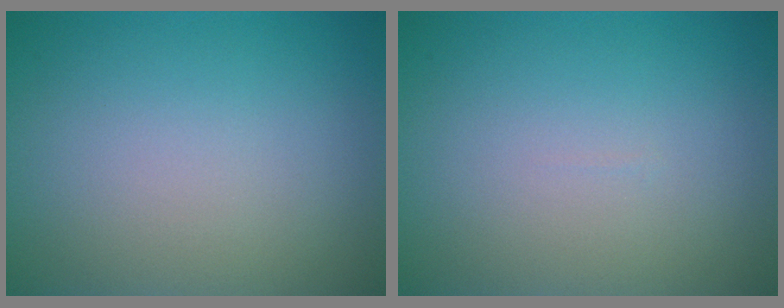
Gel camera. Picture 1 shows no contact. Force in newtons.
{"total": 0.0}